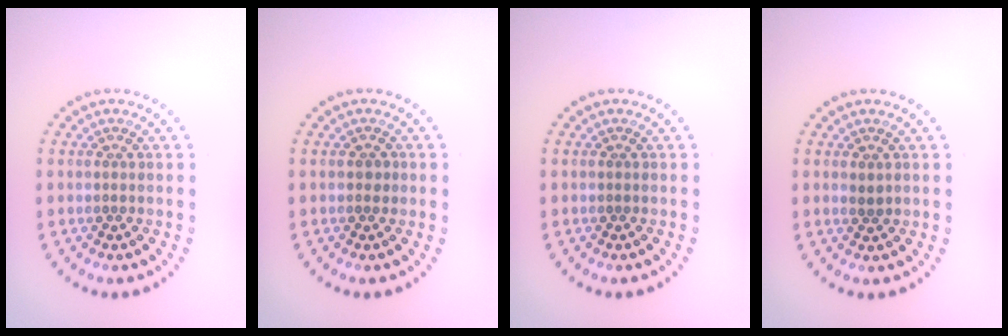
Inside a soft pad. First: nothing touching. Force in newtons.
{"total": 0.8, "press": 0.8, "slide": 0.2}
{"total": 0.0}
{"total": 0.7, "press": 0.7, "slide": 0.2}